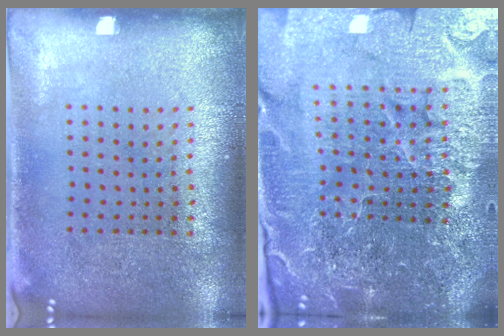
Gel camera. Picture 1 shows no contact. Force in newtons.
{"total": 6.3, "press": 5.6, "slide": 3.0}